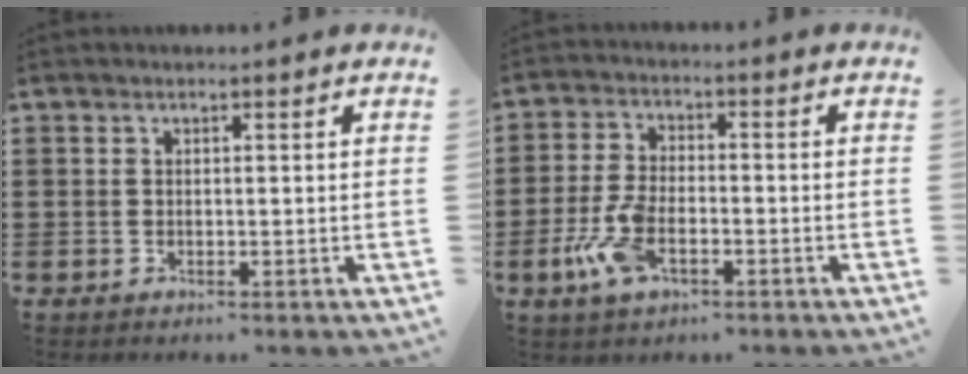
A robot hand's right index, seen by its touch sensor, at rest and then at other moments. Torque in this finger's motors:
{"motor_torque": [1.42, -0.71, 0.61, 0.21]}